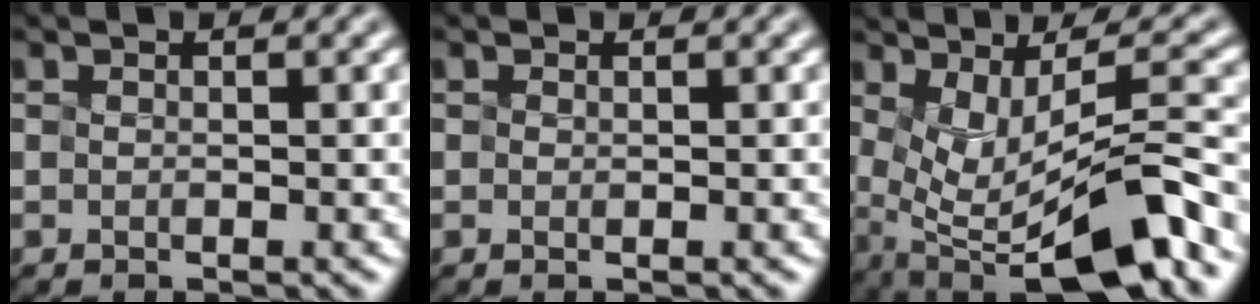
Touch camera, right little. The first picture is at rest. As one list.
[{"total": 0.0}, {"total": 9.4, "force": [-1.3, 2.9, 8.8], "torque": [-0.137, 0.001, 0.002]}]